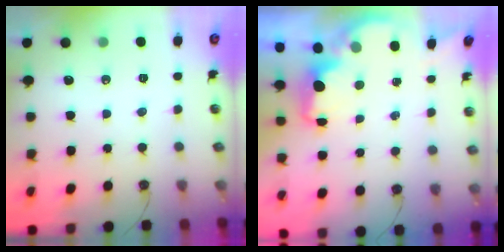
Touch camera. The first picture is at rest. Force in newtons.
{"total": 2.2, "press": 2.0, "slide": 0.9}